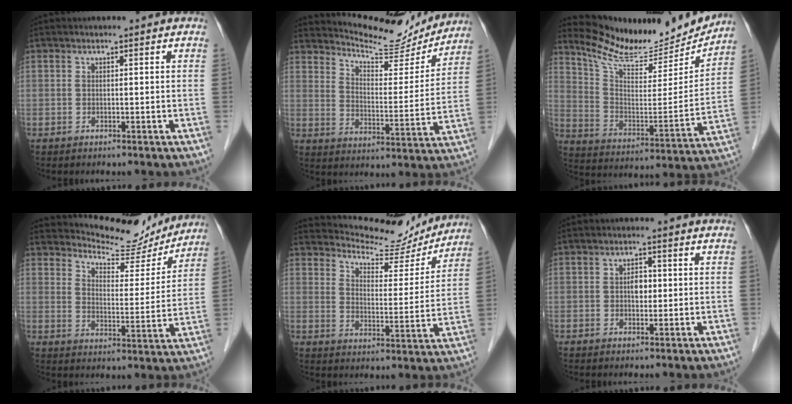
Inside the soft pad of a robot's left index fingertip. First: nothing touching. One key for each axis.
{"total": 15.0, "fx": 14.5, "fy": 2.5, "fz": 3.2, "tx": -0.051, "ty": -0.022, "tz": 0.201}
{"total": 19.1, "fx": 18.0, "fy": 3.2, "fz": 5.4, "tx": -0.099, "ty": -0.041, "tz": 0.276}
{"total": 13.4, "fx": 12.9, "fy": 2.7, "fz": 2.2, "tx": -0.034, "ty": -0.019, "tz": 0.176}
{"total": 14.5, "fx": 13.9, "fy": 2.7, "fz": 2.8, "tx": -0.043, "ty": -0.014, "tz": 0.189}
{"total": 2.3, "fx": 0.0, "fy": 1.5, "fz": 1.8, "tx": -0.029, "ty": 0.006, "tz": 0.000}